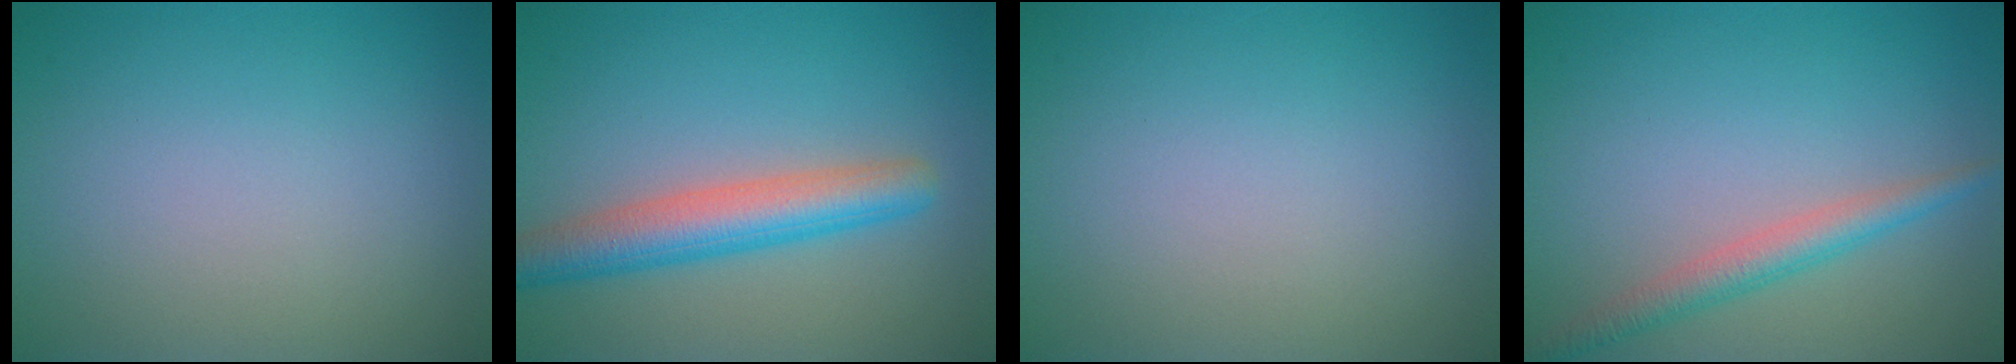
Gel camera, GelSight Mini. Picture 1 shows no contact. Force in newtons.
{"total": 5.1, "press": 5.1, "slide": 0.1}
{"total": 0.0}
{"total": 2.8, "press": 2.8, "slide": 0.1}